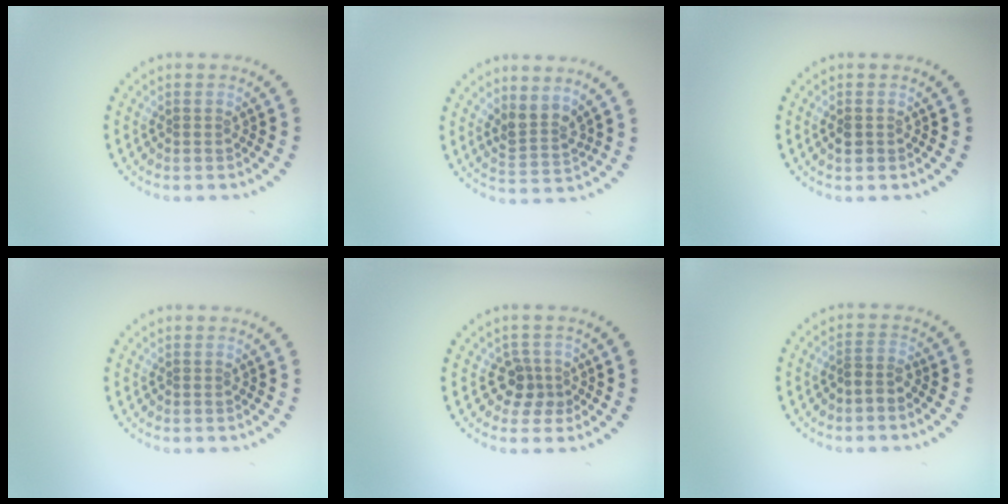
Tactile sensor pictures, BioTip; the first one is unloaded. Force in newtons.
{"total": 2.6, "press": 1.9, "slide": 1.7}
{"total": 1.2, "press": 1.1, "slide": 0.4}
{"total": 0.0}
{"total": 2.3, "press": 1.8, "slide": 1.4}
{"total": 1.6, "press": 1.2, "slide": 1.1}